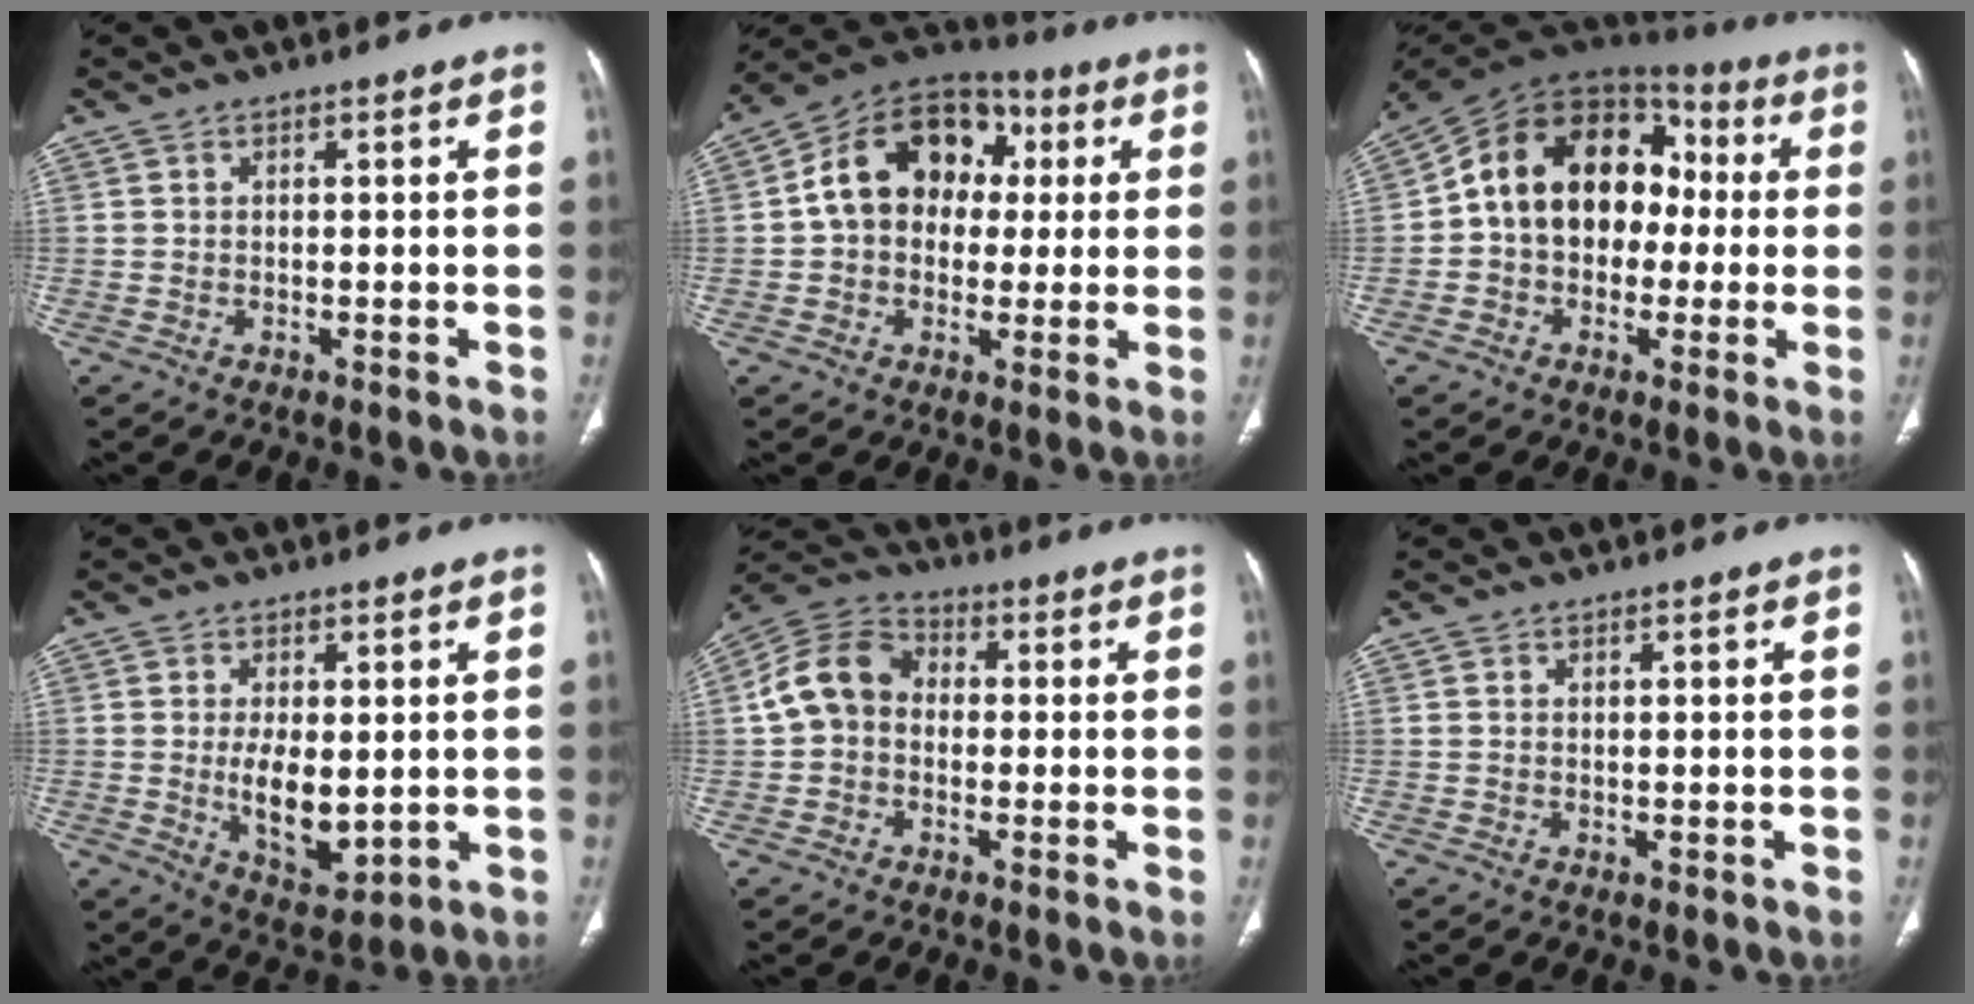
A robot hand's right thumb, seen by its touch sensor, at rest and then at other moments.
{"total": 16.6, "force": [2.4, 12.7, 10.4], "torque": [-0.134, 0.035, 0.029]}
{"total": 17.9, "force": [0.3, 13.5, 11.7], "torque": [-0.151, 0.052, -0.007]}
{"total": 8.1, "force": [-0.2, 4.0, 7.1], "torque": [-0.105, -0.021, 0.012]}
{"total": 9.6, "force": [-0.1, 7.7, 5.8], "torque": [-0.100, 0.031, -0.016]}
{"total": 0.0}